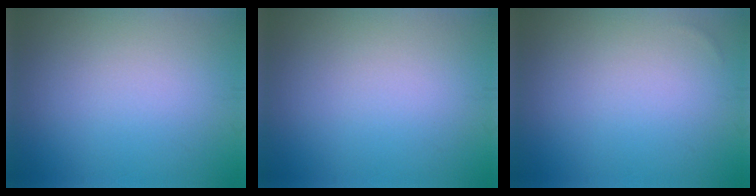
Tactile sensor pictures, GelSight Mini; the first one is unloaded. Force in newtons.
{"total": 0.0}
{"total": 0.0}